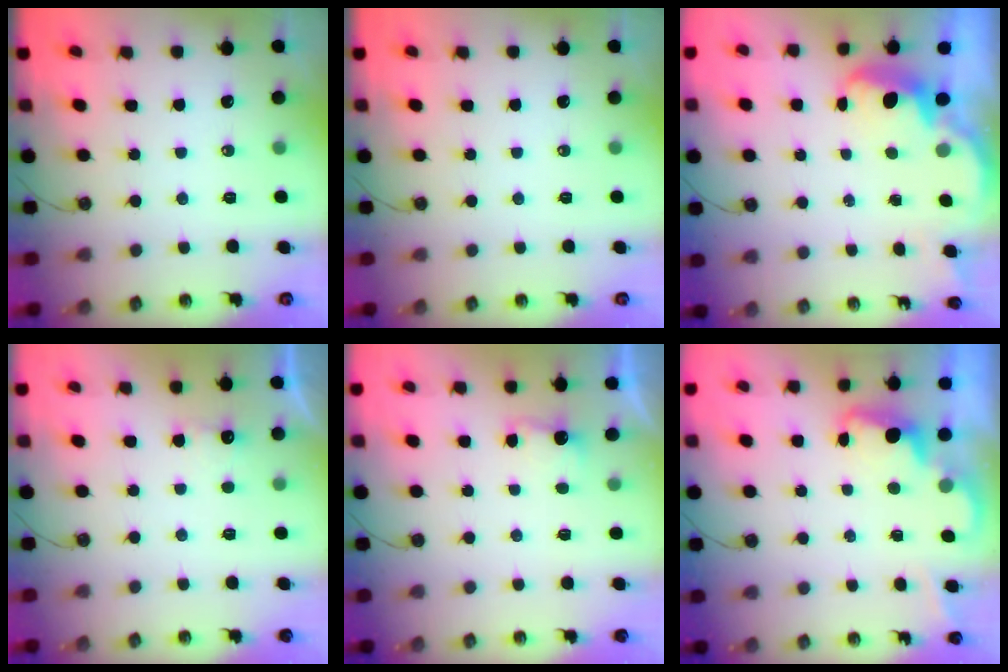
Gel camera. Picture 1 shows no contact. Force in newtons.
{"total": 0.0}
{"total": 2.4, "press": 2.4, "slide": 0.6}
{"total": 2.6, "press": 2.4, "slide": 0.9}
{"total": 3.3, "press": 3.2, "slide": 0.9}
{"total": 2.3, "press": 2.2, "slide": 0.5}